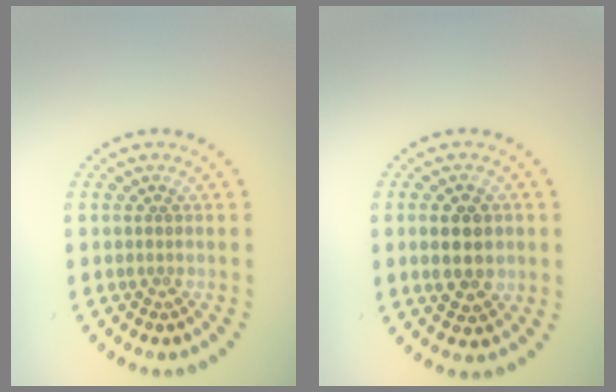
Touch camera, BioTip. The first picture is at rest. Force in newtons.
{"total": 3.5, "press": 3.5, "slide": 0.3}